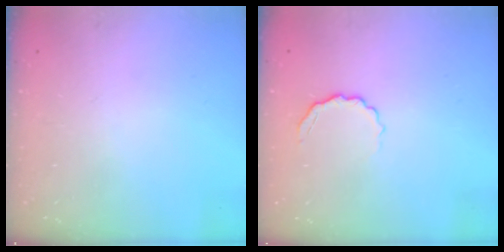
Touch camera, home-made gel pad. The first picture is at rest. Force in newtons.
{"total": 5.3, "press": 5.2, "slide": 1.3}